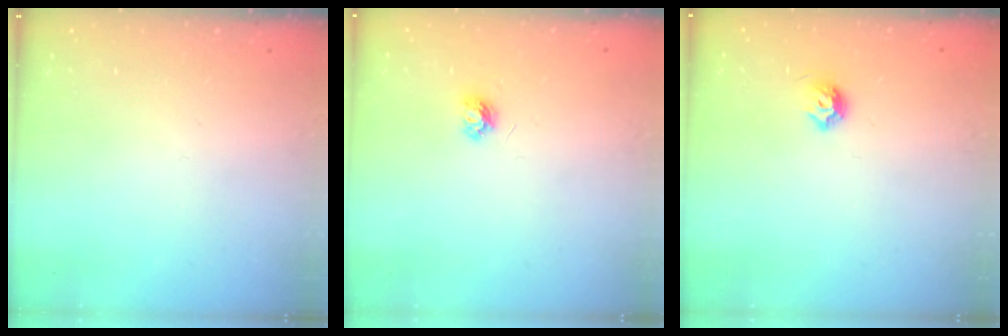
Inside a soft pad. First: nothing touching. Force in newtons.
{"total": 4.0, "press": 4.0, "slide": 0.4}
{"total": 5.9, "press": 5.8, "slide": 0.9}